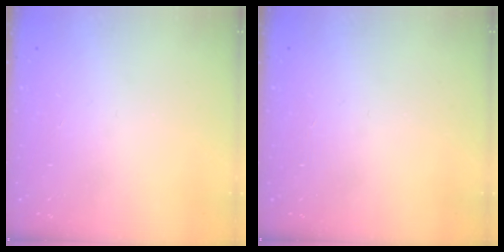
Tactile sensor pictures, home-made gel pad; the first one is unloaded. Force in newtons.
{"total": 0.0}